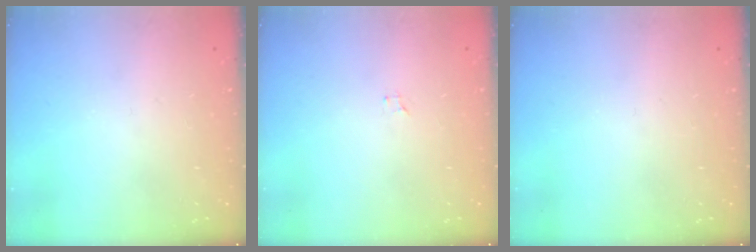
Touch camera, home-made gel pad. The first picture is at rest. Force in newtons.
{"total": 0.6, "press": 0.6, "slide": 0.1}
{"total": 0.0}